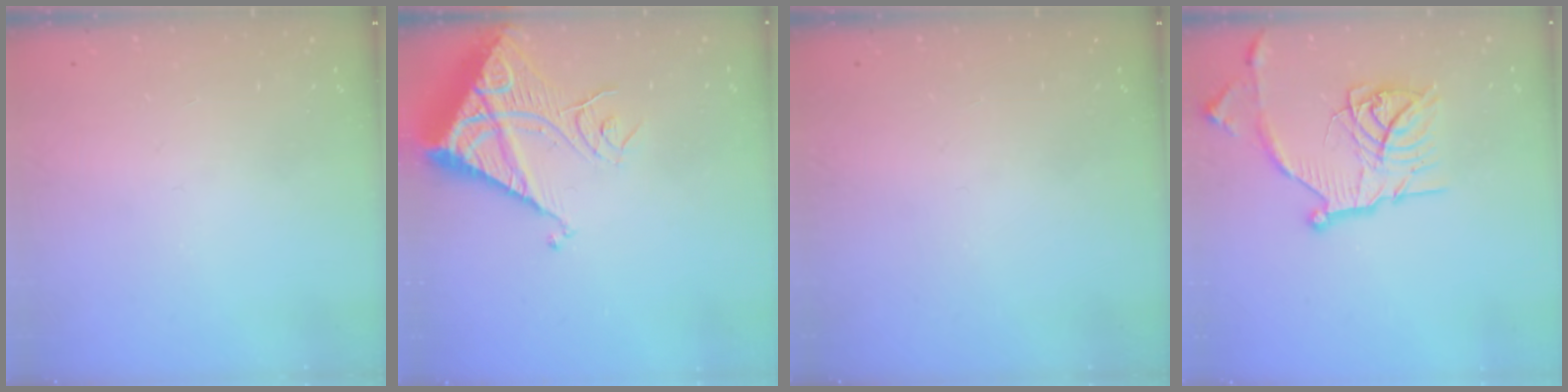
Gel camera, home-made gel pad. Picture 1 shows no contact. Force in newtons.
{"total": 13.1, "press": 13.0, "slide": 1.5}
{"total": 0.0}
{"total": 19.1, "press": 19.0, "slide": 1.7}